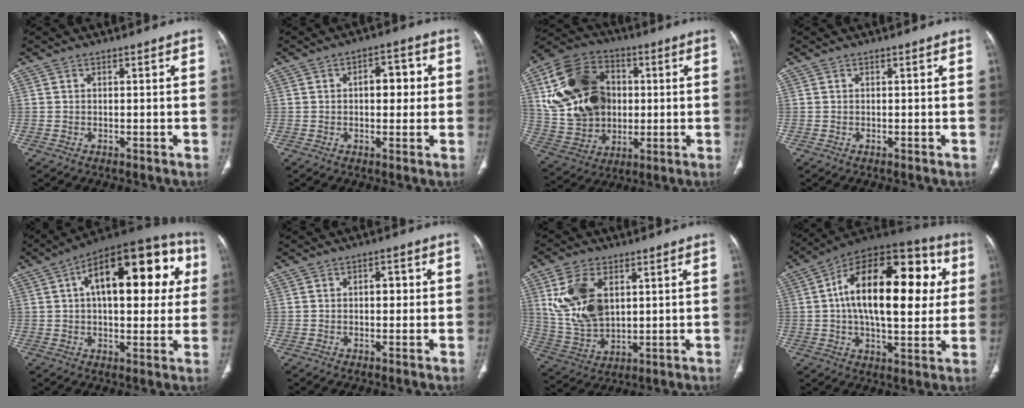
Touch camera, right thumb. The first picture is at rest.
{"total": 6.3, "force": [0.7, 3.7, 5.1], "torque": [-0.042, 0.015, 0.006]}
{"total": 21.8, "force": [3.3, 16.6, 13.7], "torque": [-0.242, 0.012, 0.070]}
{"total": 0.0}
{"total": 24.6, "force": [6.2, 11.7, 20.7], "torque": [-0.261, 0.034, 0.083]}
{"total": 2.6, "force": [0.2, 1.6, 2.0], "torque": [-0.018, 0.009, 0.001]}
{"total": 13.9, "force": [4.0, 8.3, 10.4], "torque": [-0.203, -0.013, 0.090]}
{"total": 27.5, "force": [4.4, 13.4, 23.6], "torque": [-0.341, 0.027, 0.056]}